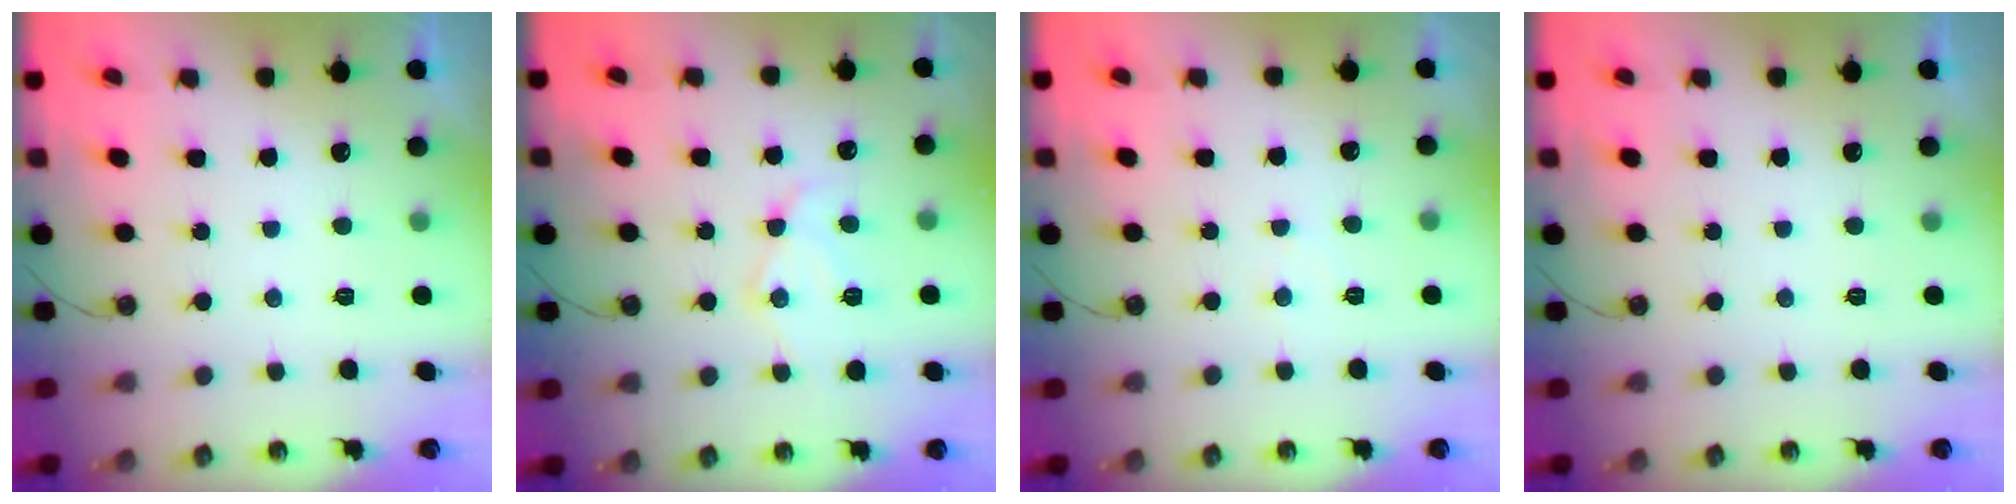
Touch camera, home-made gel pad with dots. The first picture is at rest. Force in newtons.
{"total": 12.9, "press": 12.9, "slide": 1.1}
{"total": 3.6, "press": 3.6, "slide": 0.5}
{"total": 0.0}